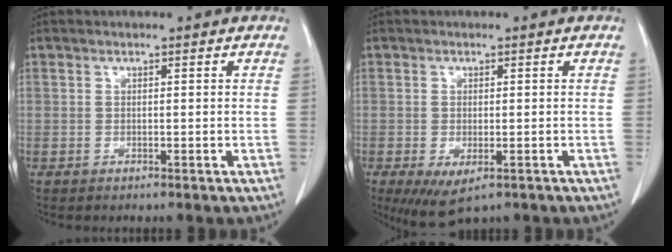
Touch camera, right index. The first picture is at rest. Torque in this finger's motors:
{"motor_torque": [0.58, -0.47, 0.27, 0.07]}